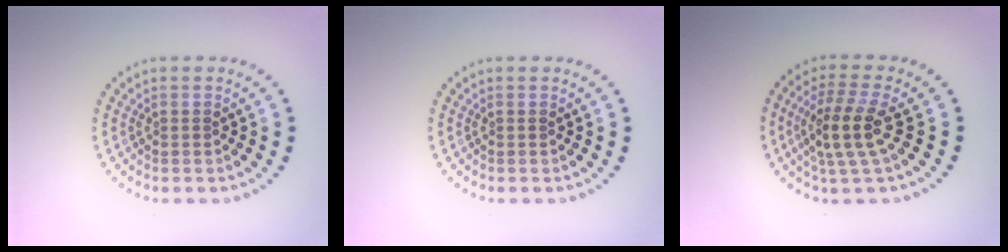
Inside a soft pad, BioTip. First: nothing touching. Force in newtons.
{"total": 0.0}
{"total": 4.3, "press": 3.8, "slide": 1.9}